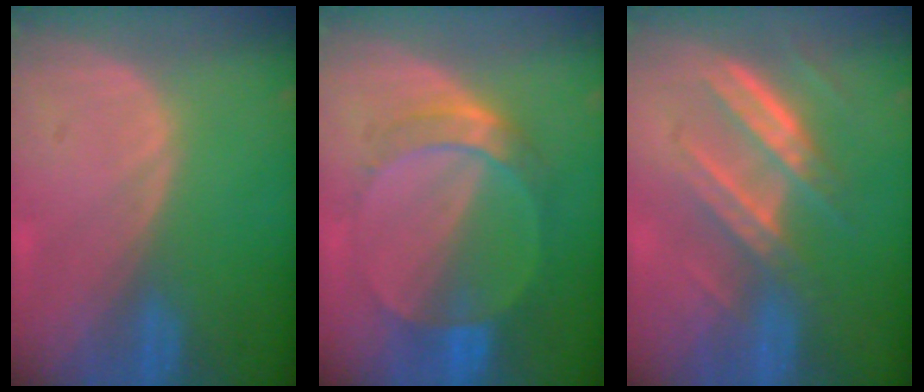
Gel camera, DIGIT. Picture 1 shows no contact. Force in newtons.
{"total": 7.1, "press": 6.3, "slide": 3.2}
{"total": 7.7, "press": 6.9, "slide": 3.5}